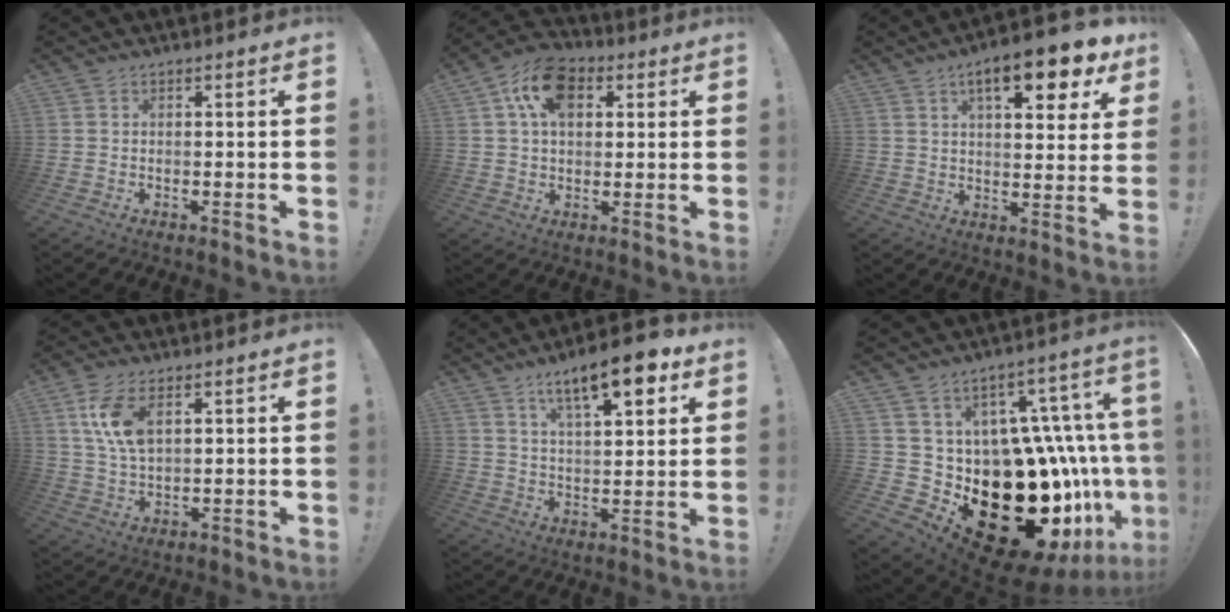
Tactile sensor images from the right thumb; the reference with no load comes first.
{"total": 12.5, "force": [4.6, 8.3, 8.1], "torque": [-0.137, 0.002, 0.089]}
{"total": 13.0, "force": [6.7, 4.0, 10.4], "torque": [-0.149, -0.028, 0.105]}
{"total": 9.3, "force": [3.7, 4.6, 7.2], "torque": [-0.139, -0.009, 0.066]}
{"total": 14.3, "force": [8.2, 4.4, 10.8], "torque": [-0.169, -0.034, 0.132]}
{"total": 31.6, "force": [-11.6, 18.5, 22.8], "torque": [-0.270, 0.011, -0.106]}